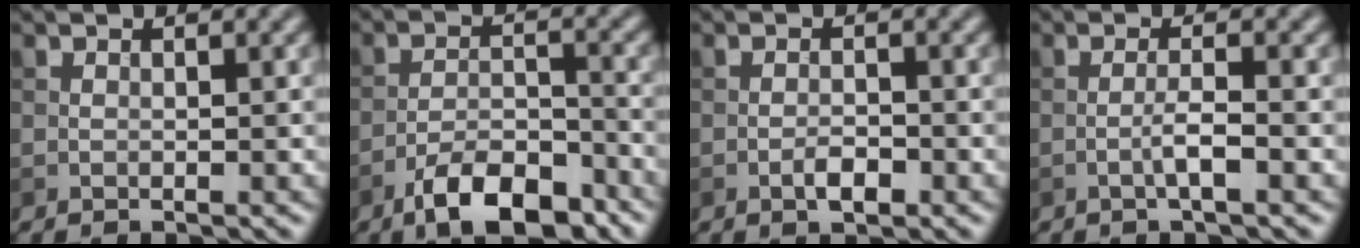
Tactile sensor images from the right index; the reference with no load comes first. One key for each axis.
{"total": 7.3, "fx": -5.1, "fy": 2.5, "fz": 4.6, "tx": -0.073, "ty": 0.002, "tz": -0.089}
{"total": 1.9, "fx": -0.9, "fy": 0.7, "fz": 1.5, "tx": -0.025, "ty": 0.001, "tz": -0.018}
{"total": 1.9, "fx": -0.7, "fy": 0.1, "fz": 1.8, "tx": -0.035, "ty": 0.005, "tz": -0.016}